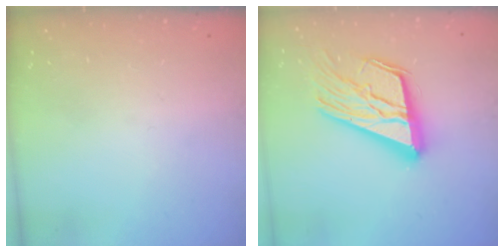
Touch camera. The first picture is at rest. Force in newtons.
{"total": 20.9, "press": 20.8, "slide": 2.2}